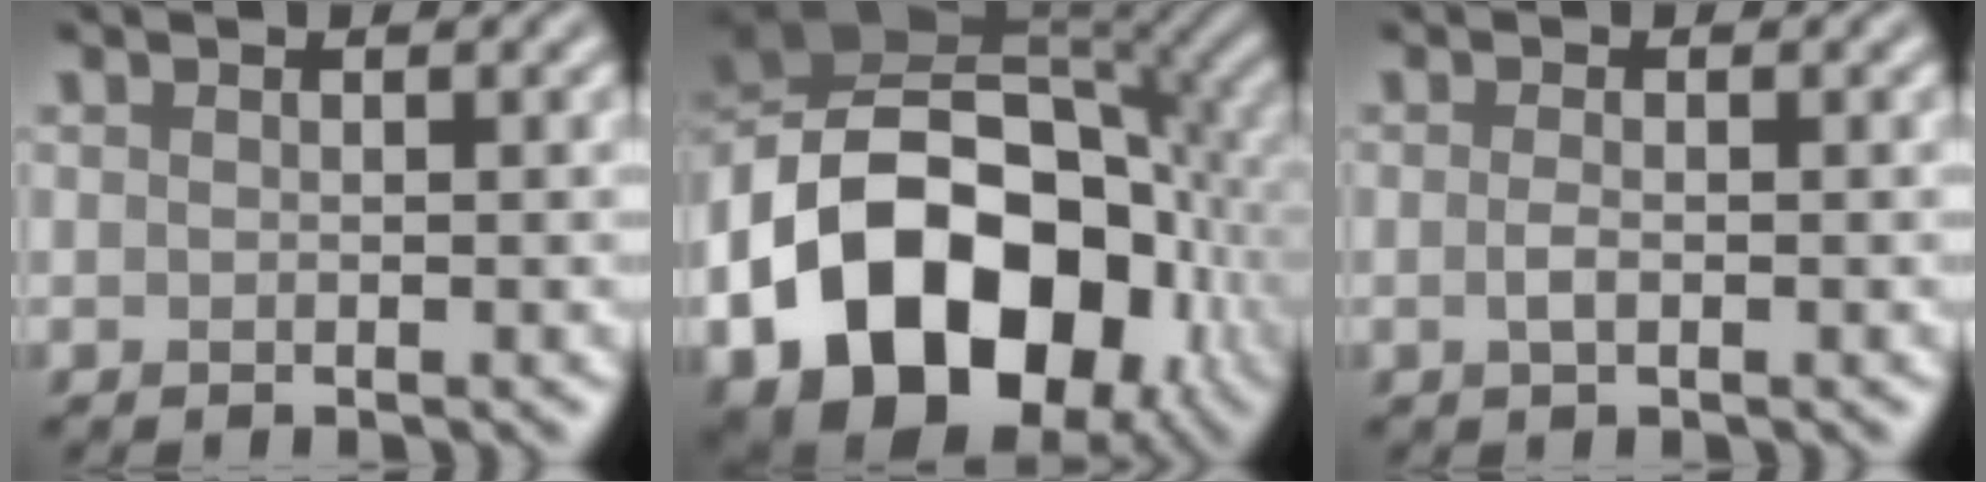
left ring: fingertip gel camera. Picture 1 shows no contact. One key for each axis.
{"total": 17.8, "fx": -5.8, "fy": 12.1, "fz": 11.7, "tx": -0.213, "ty": -0.016, "tz": -0.099}
{"total": 1.1, "fx": -0.2, "fy": 0.4, "fz": 1.0, "tx": -0.022, "ty": -0.003, "tz": -0.006}